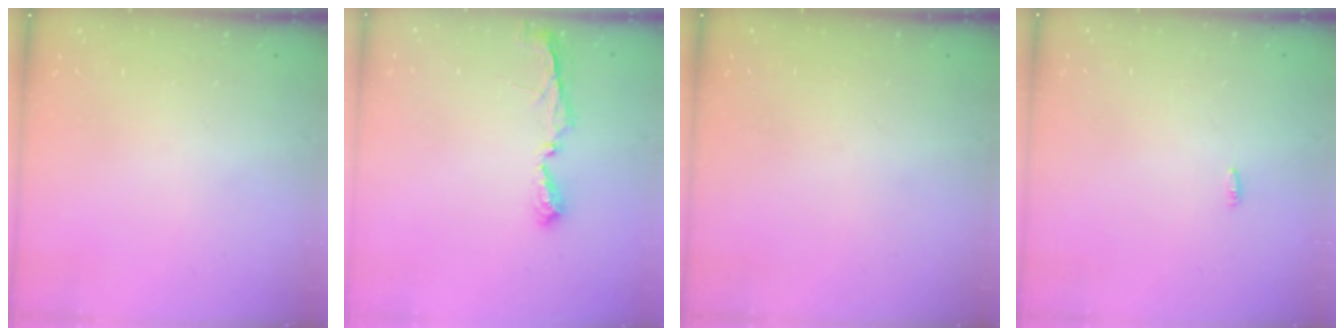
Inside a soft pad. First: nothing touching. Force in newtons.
{"total": 5.8, "press": 5.8, "slide": 0.3}
{"total": 0.0}
{"total": 1.8, "press": 1.7, "slide": 0.6}